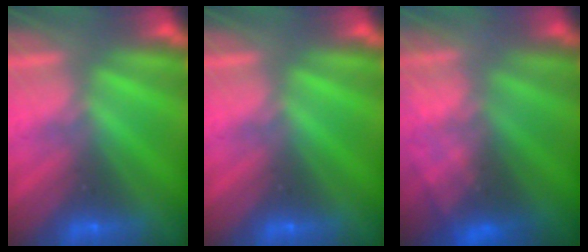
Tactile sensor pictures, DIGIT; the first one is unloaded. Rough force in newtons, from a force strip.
{"total": 0.0}
{"total": 8.1}